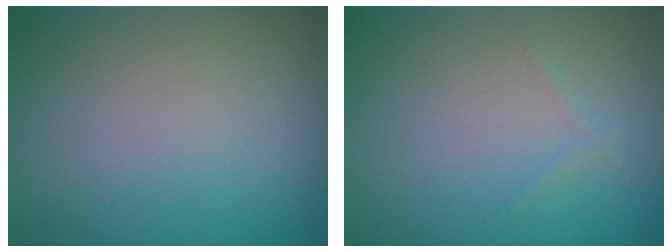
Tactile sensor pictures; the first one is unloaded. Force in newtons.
{"total": 0.6, "press": 0.6, "slide": 0.0}